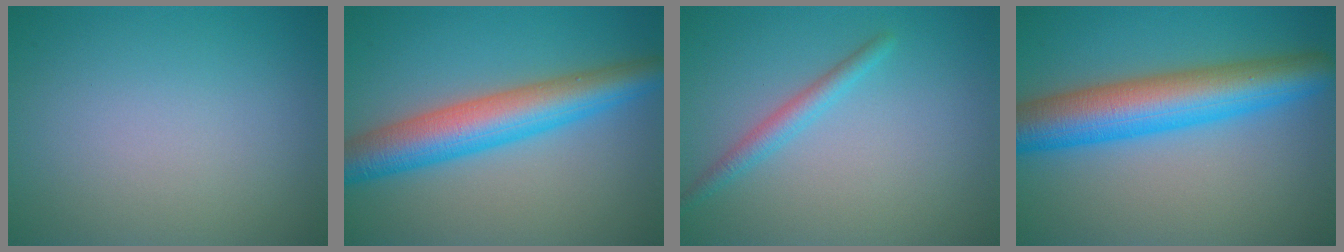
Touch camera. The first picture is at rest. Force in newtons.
{"total": 7.2, "press": 7.2, "slide": 0.1}
{"total": 1.9, "press": 1.9, "slide": 0.2}
{"total": 8.7, "press": 8.7, "slide": 0.2}